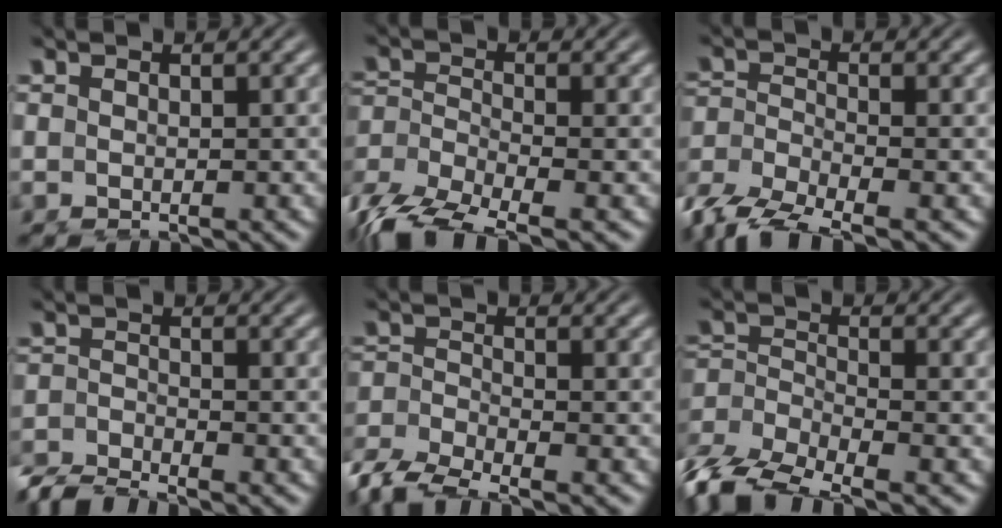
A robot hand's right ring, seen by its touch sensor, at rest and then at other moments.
{"total": 7.3, "force": [-4.7, 4.0, 3.9], "torque": [-0.104, -0.037, -0.061]}
{"total": 6.4, "force": [-3.9, 3.7, 3.4], "torque": [-0.087, -0.028, -0.055]}
{"total": 3.7, "force": [-3.6, 0.6, 0.7], "torque": [-0.009, -0.015, -0.060]}
{"total": 6.3, "force": [-4.9, 2.9, 2.5], "torque": [-0.058, -0.026, -0.074]}
{"total": 8.7, "force": [-5.3, 5.4, 4.3], "torque": [-0.114, -0.047, -0.069]}